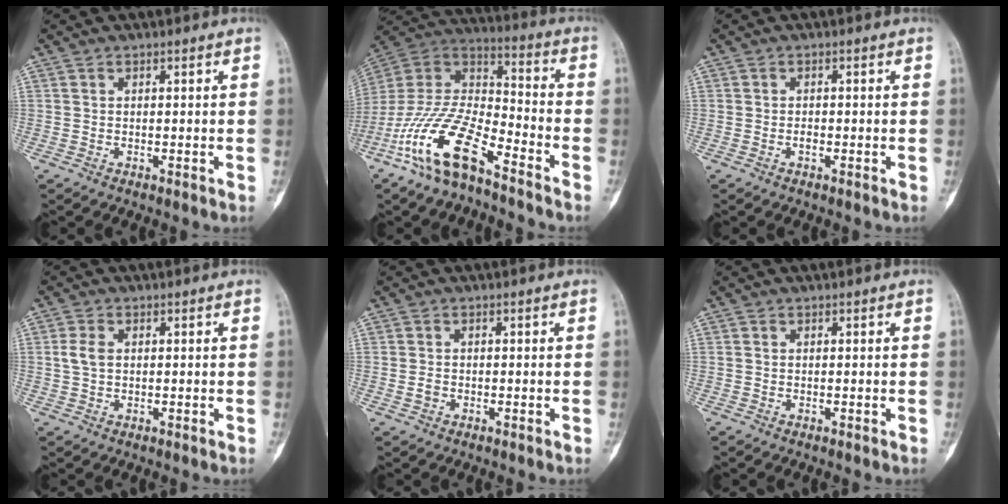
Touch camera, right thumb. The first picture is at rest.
{"total": 17.9, "force": [-11.2, 6.4, 12.3], "torque": [-0.233, 0.072, -0.216]}
{"total": 1.0, "force": [-0.4, 0.5, 0.7], "torque": [-0.007, 0.003, -0.008]}
{"total": 3.2, "force": [0.5, 2.1, 2.4], "torque": [-0.051, 0.005, 0.011]}
{"total": 1.5, "force": [-0.5, 1.2, 0.7], "torque": [-0.009, 0.006, -0.007]}
{"total": 0.0}